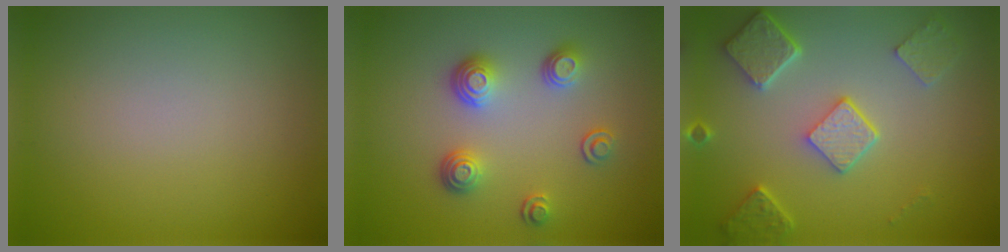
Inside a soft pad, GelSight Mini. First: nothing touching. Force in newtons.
{"total": 3.3, "press": 2.7, "slide": 1.9}
{"total": 4.8, "press": 3.7, "slide": 3.0}